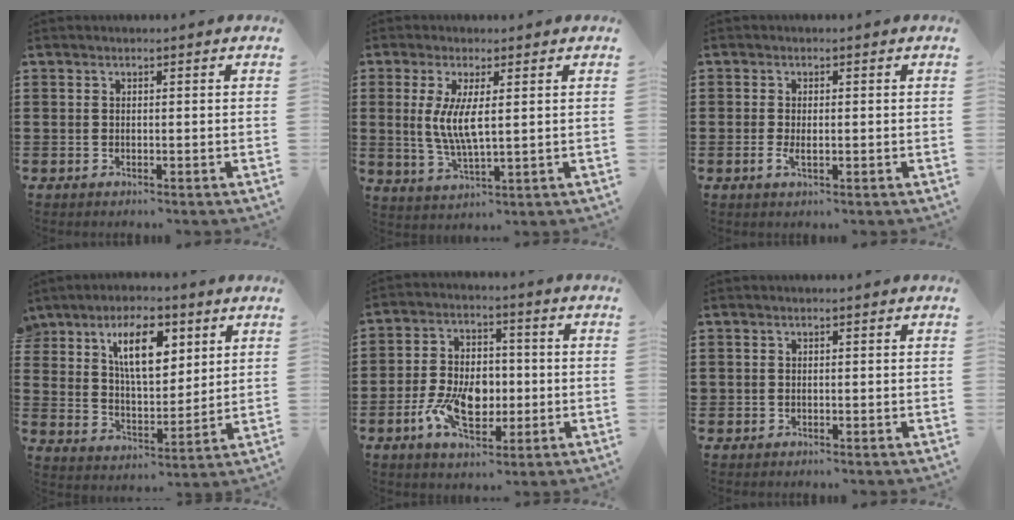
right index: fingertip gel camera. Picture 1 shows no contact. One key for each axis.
{"total": 5.9, "fx": 0.8, "fy": 1.6, "fz": 5.6, "tx": -0.117, "ty": -0.001, "tz": 0.011}
{"total": 1.9, "fx": -0.3, "fy": 0.9, "fz": 1.7, "tx": -0.038, "ty": -0.003, "tz": -0.007}
{"total": 9.9, "fx": 5.3, "fy": 4.9, "fz": 6.8, "tx": -0.129, "ty": 0.008, "tz": 0.091}
{"total": 9.6, "fx": -2.3, "fy": 6.0, "fz": 7.1, "tx": -0.141, "ty": 0.008, "tz": -0.041}
{"total": 0.5, "fx": 0.0, "fy": 0.5, "fz": 0.1, "tx": -0.002, "ty": 0.005, "tz": -0.001}